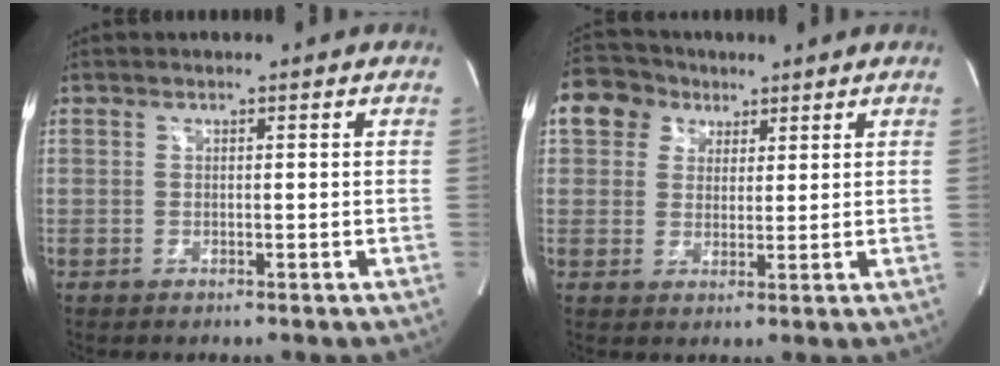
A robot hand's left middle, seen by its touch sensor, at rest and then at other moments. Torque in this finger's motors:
{"motor_torque": [0.21, -0.17, 0.09, 0.00]}